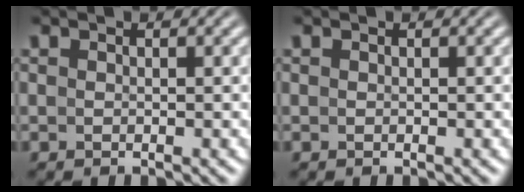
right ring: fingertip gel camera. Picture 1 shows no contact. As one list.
[{"total": 0.0}]